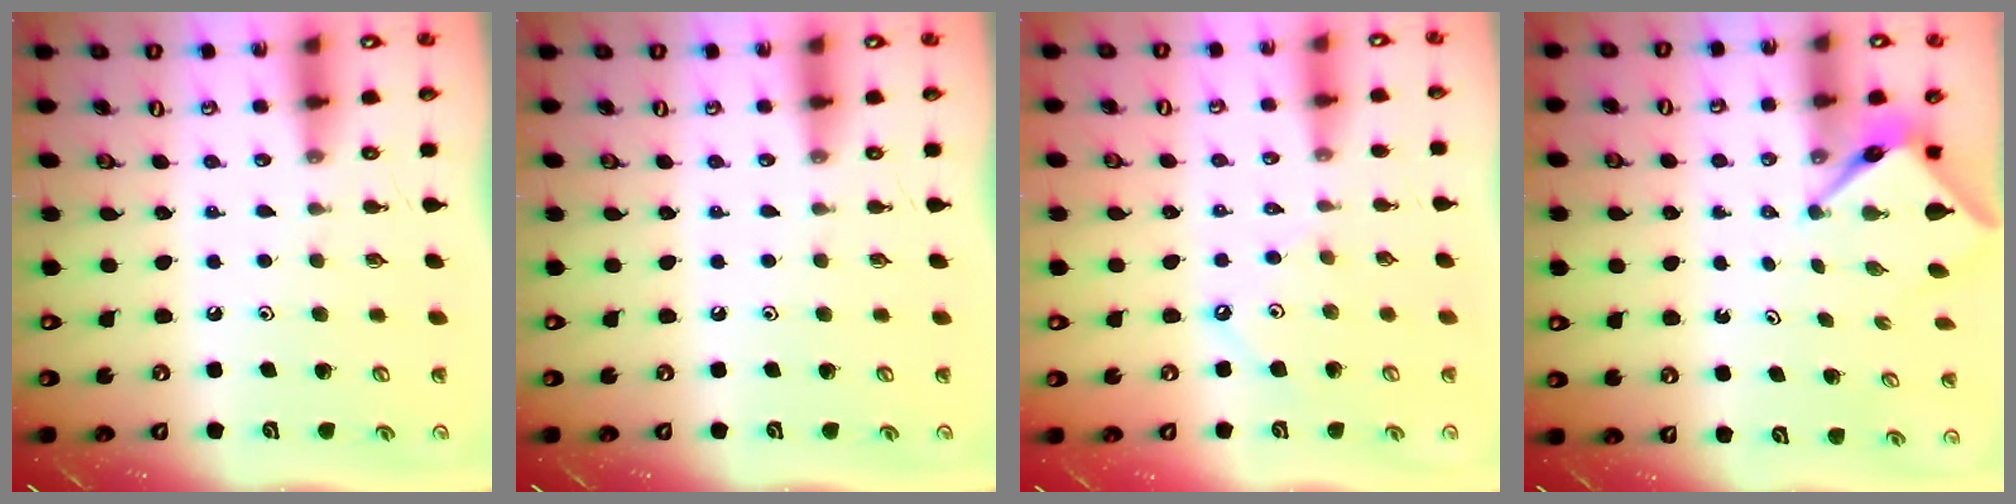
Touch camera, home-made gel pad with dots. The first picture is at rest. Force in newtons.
{"total": 0.0}
{"total": 2.0, "press": 2.0, "slide": 0.2}
{"total": 4.0, "press": 3.9, "slide": 0.2}